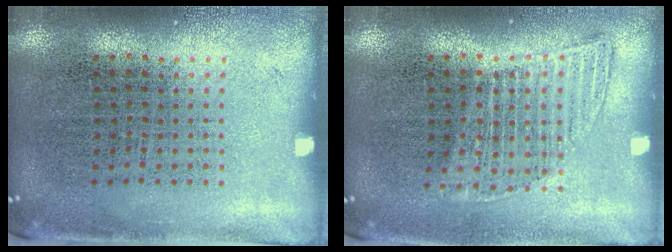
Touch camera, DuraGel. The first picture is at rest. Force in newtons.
{"total": 1.2, "press": 1.0, "slide": 0.6}